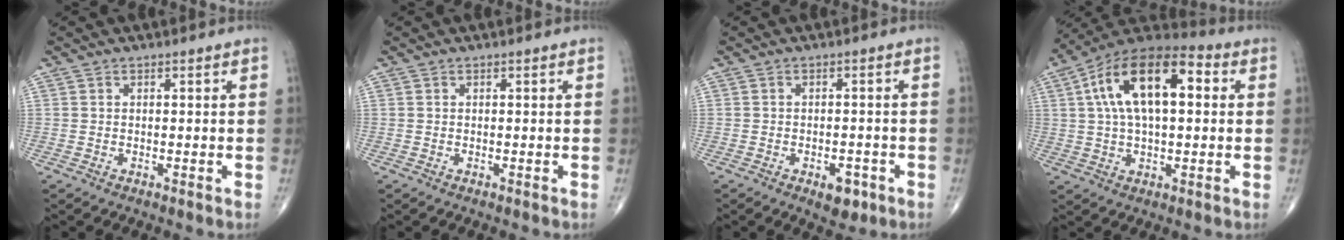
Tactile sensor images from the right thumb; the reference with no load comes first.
{"total": 0.0}
{"total": 4.2, "force": [-2.1, 2.3, 2.9], "torque": [-0.026, 0.007, -0.023]}
{"total": 18.4, "force": [3.9, 8.9, 15.6], "torque": [-0.261, 0.028, 0.054]}